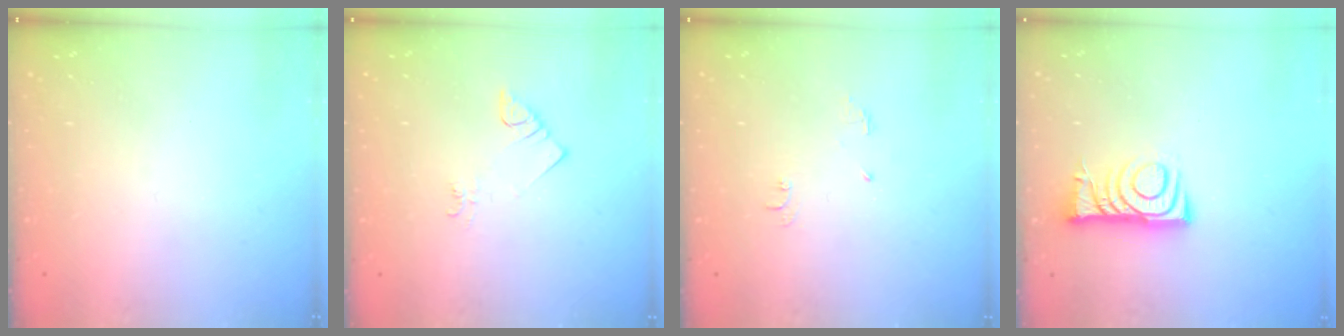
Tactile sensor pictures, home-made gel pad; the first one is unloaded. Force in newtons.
{"total": 2.1, "press": 2.0, "slide": 0.5}
{"total": 4.7, "press": 4.7, "slide": 0.7}
{"total": 7.6, "press": 7.6, "slide": 0.7}